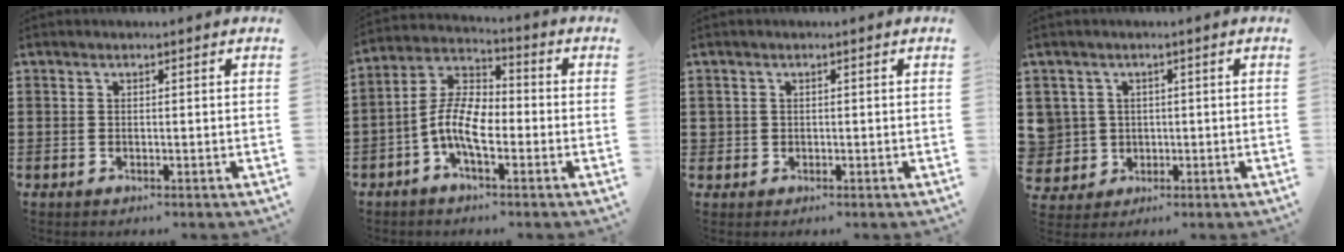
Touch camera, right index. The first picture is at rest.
{"total": 8.7, "force": [-2.9, 3.6, 7.4], "torque": [-0.180, -0.008, -0.063]}
{"total": 0.9, "force": [0.0, 0.9, 0.0], "torque": [-0.003, 0.006, -0.002]}
{"total": 3.9, "force": [0.2, 3.9, 0.3], "torque": [-0.034, 0.010, 0.000]}